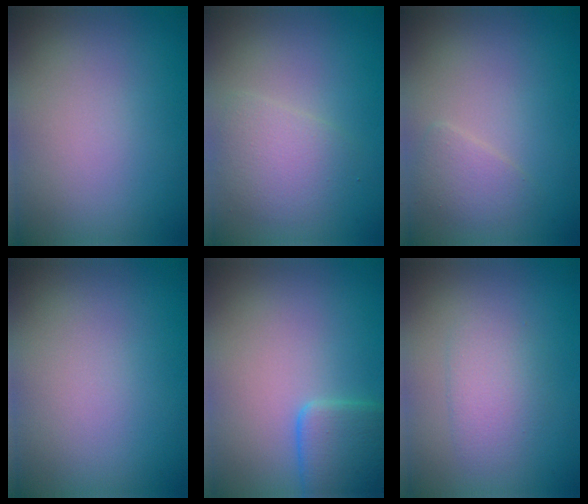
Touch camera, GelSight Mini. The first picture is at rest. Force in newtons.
{"total": 2.8, "press": 2.8, "slide": 0.1}
{"total": 1.7, "press": 1.7, "slide": 0.1}
{"total": 0.0}
{"total": 3.6, "press": 3.6, "slide": 0.3}
{"total": 2.3, "press": 2.2, "slide": 0.1}